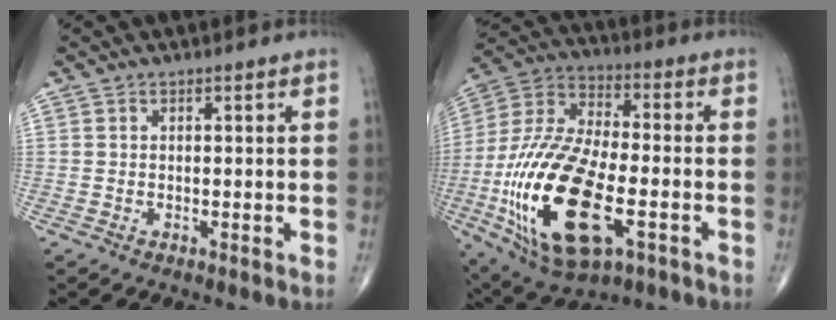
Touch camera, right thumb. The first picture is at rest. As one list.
[{"total": 26.3, "force": [-7.4, 12.0, 22.2], "torque": [-0.478, 0.003, -0.119]}]